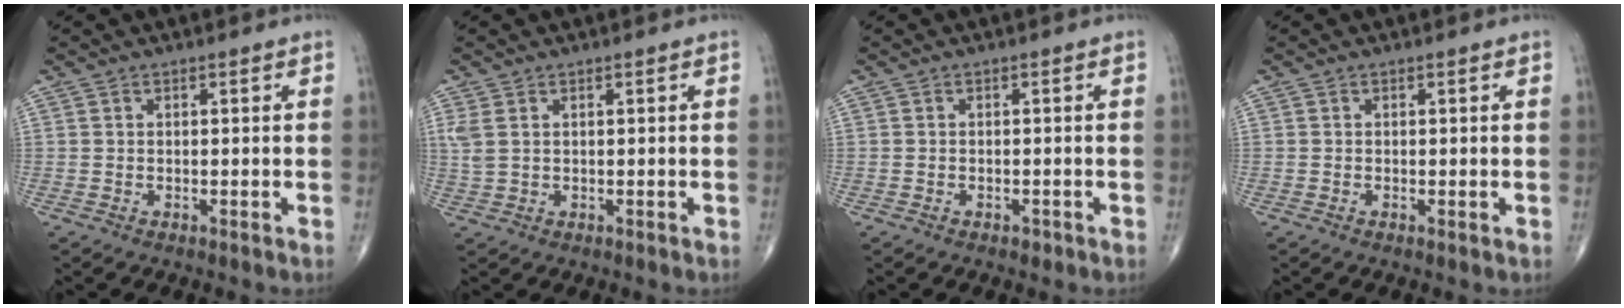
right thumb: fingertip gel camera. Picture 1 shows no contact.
{"total": 2.8, "force": [0.9, 1.7, 2.0], "torque": [-0.061, 0.006, 0.027]}
{"total": 0.9, "force": [-0.6, 0.6, 0.4], "torque": [-0.006, 0.001, -0.009]}
{"total": 0.0}